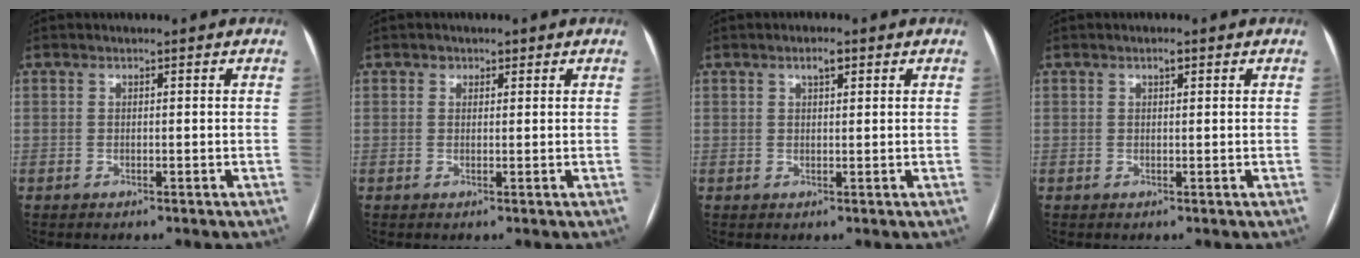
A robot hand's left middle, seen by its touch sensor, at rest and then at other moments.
{"total": 1.2, "force": [0.7, 1.0, 0.2], "torque": [0.003, -0.003, 0.006]}
{"total": 1.9, "force": [1.1, 0.6, 1.4], "torque": [-0.026, 0.005, 0.017]}
{"total": 0.9, "force": [0.5, 0.3, 0.7], "torque": [-0.012, 0.002, 0.008]}